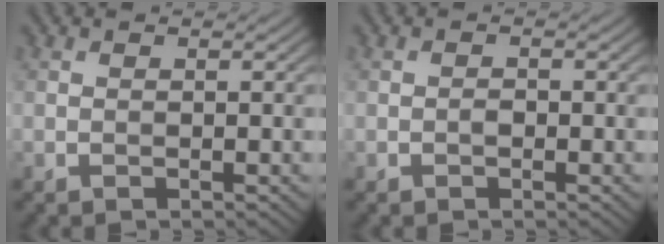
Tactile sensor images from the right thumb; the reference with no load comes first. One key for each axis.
{"total": 0.8, "fx": -0.4, "fy": 0.5, "fz": 0.5, "tx": -0.009, "ty": 0.002, "tz": -0.009}